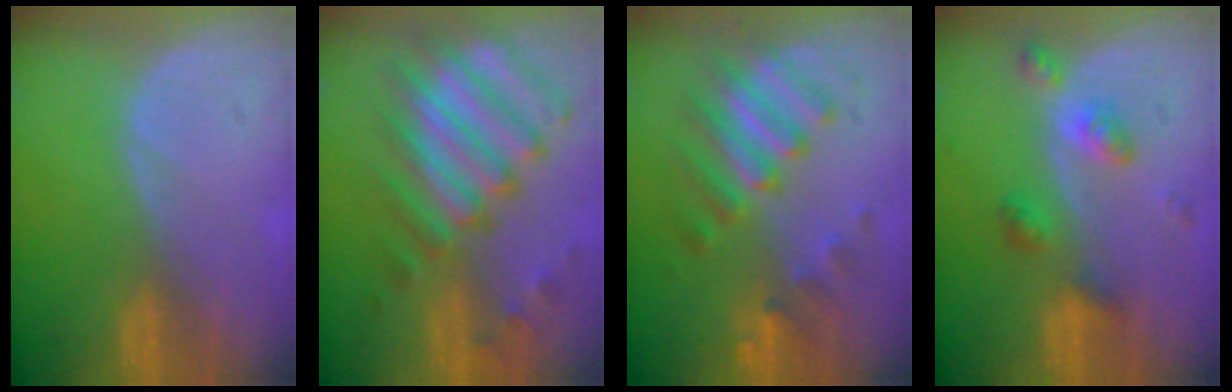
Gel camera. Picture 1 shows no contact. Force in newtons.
{"total": 11.9, "press": 10.4, "slide": 5.8}
{"total": 7.7, "press": 7.7, "slide": 0.7}
{"total": 4.9, "press": 4.9, "slide": 0.2}